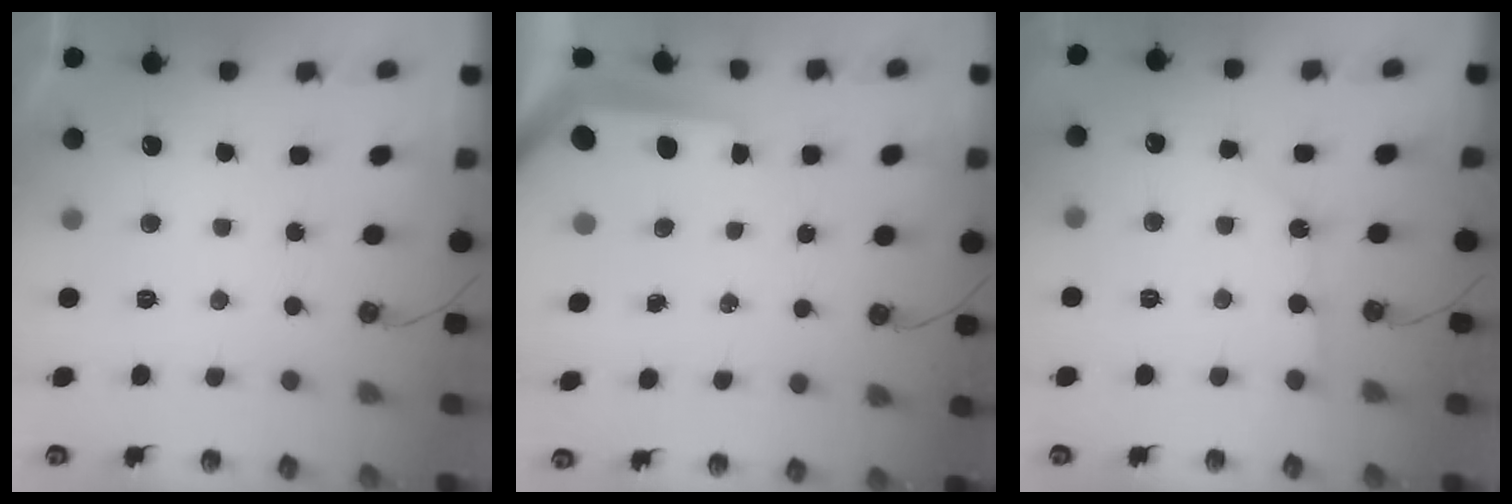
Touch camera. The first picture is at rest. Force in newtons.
{"total": 8.7, "press": 8.7, "slide": 0.8}
{"total": 3.4, "press": 3.4, "slide": 0.4}